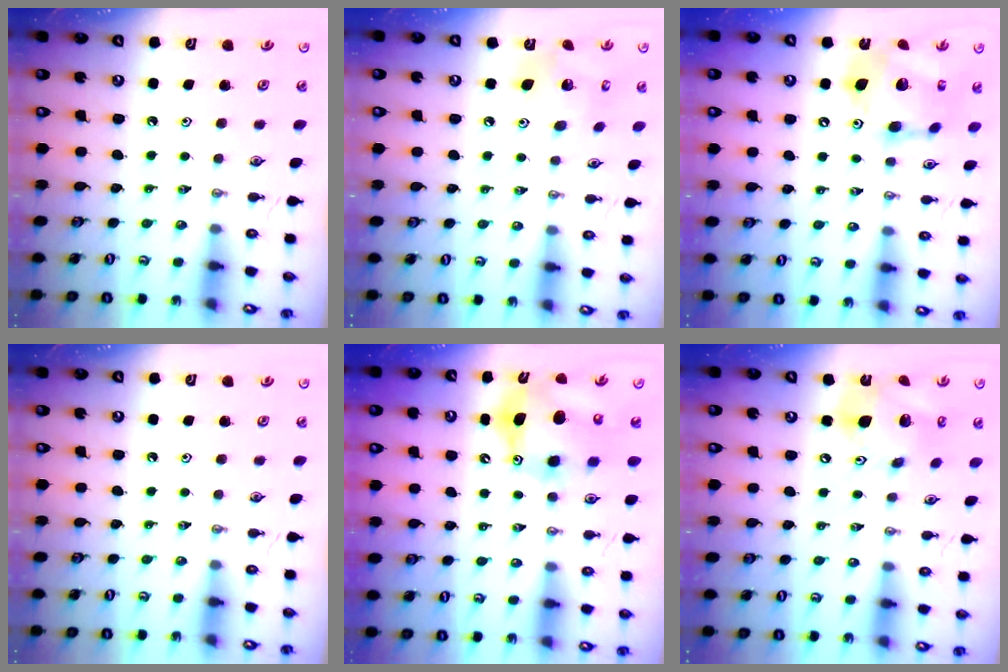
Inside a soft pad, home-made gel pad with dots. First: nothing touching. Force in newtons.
{"total": 10.6, "press": 10.6, "slide": 0.5}
{"total": 15.2, "press": 15.1, "slide": 1.4}
{"total": 0.0}
{"total": 12.0, "press": 11.6, "slide": 2.8}
{"total": 17.9, "press": 17.6, "slide": 3.4}